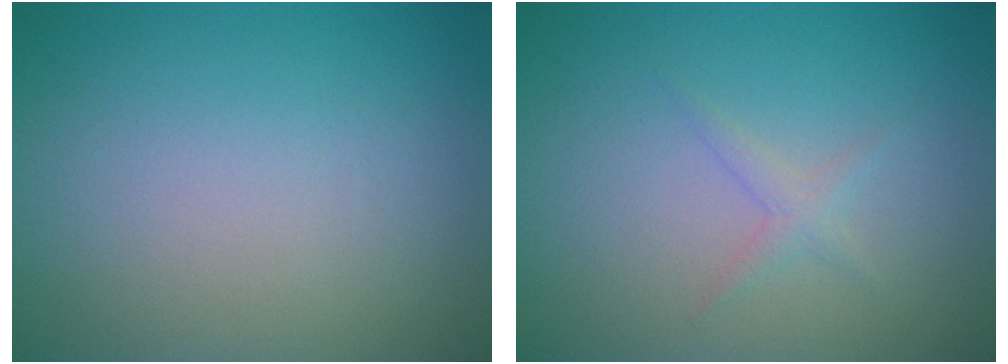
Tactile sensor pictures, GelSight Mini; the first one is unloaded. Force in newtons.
{"total": 1.1, "press": 1.1, "slide": 0.1}